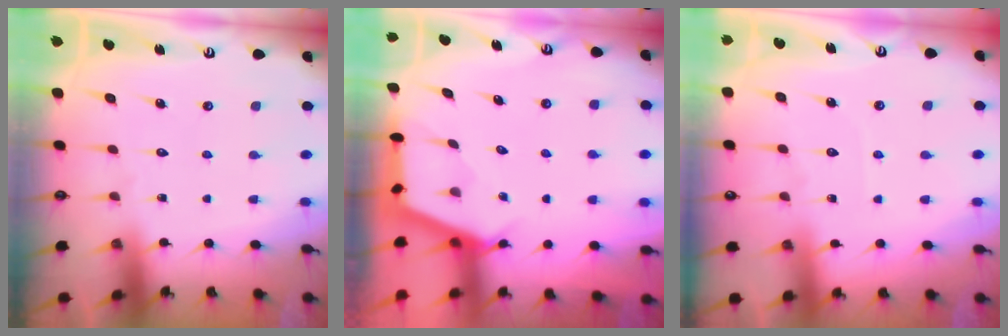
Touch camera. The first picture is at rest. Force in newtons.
{"total": 3.0, "press": 3.0, "slide": 0.4}
{"total": 2.3, "press": 2.3, "slide": 0.3}